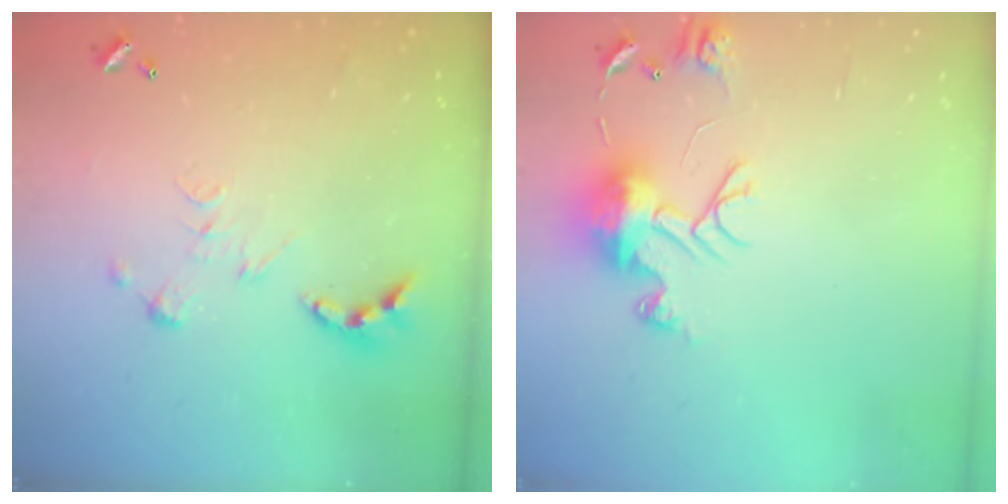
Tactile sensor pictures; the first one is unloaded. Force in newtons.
{"total": 10.5, "press": 10.5, "slide": 1.0}